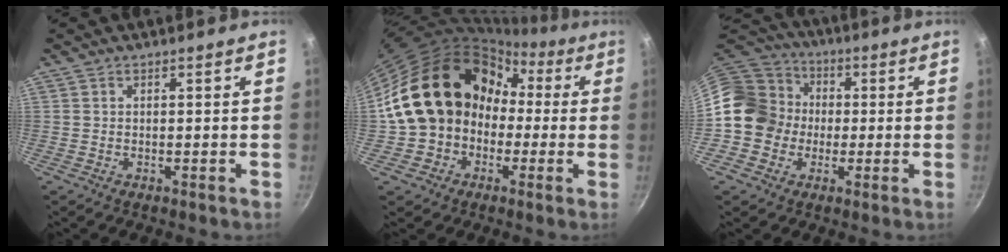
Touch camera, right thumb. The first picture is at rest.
{"total": 18.3, "force": [-0.6, 15.5, 9.7], "torque": [-0.140, 0.064, -0.009]}
{"total": 16.0, "force": [-0.3, 14.2, 7.4], "torque": [-0.108, 0.044, -0.016]}